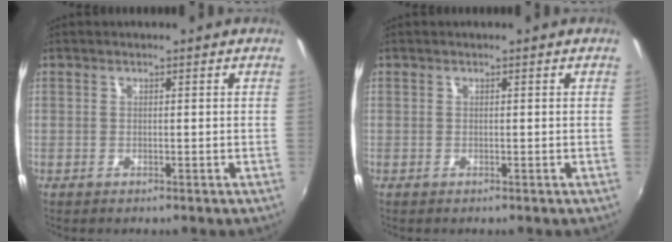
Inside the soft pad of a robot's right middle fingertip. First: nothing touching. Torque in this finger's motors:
{"motor_torque": [0.00, 0.00, 0.00, 0.00]}